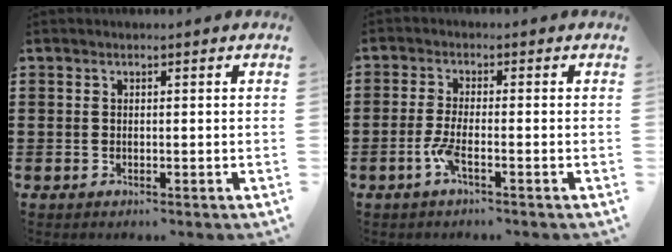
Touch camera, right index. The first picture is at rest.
{"total": 3.7, "force": [-2.0, 0.5, 3.1], "torque": [-0.082, -0.011, -0.043]}